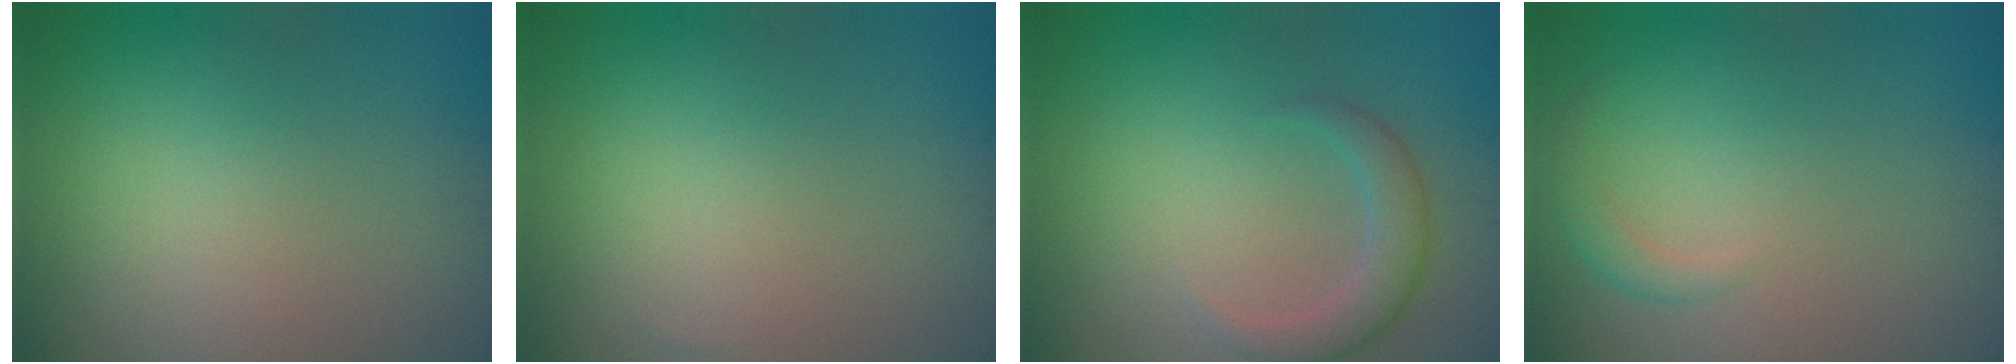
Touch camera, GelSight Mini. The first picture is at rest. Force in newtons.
{"total": 0.0}
{"total": 2.6, "press": 2.6, "slide": 0.2}
{"total": 1.5, "press": 1.5, "slide": 0.1}